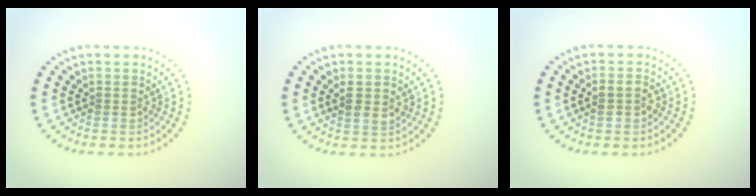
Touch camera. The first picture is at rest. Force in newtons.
{"total": 1.8, "press": 1.7, "slide": 0.5}
{"total": 1.5, "press": 1.5, "slide": 0.4}